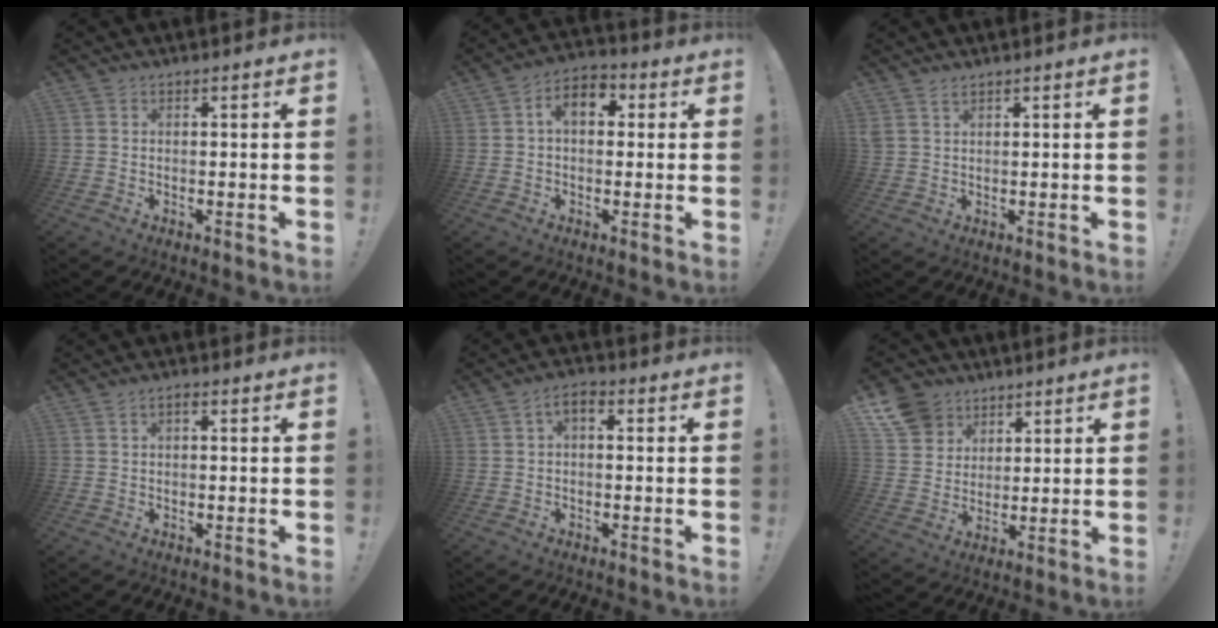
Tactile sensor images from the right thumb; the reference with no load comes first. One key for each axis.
{"total": 8.0, "fx": 2.0, "fy": 5.1, "fz": 5.7, "tx": -0.087, "ty": 0.006, "tz": 0.036}
{"total": 2.0, "fx": 1.5, "fy": 0.4, "fz": 1.4, "tx": -0.033, "ty": -0.003, "tz": 0.028}
{"total": 1.2, "fx": -0.1, "fy": 0.5, "fz": 1.0, "tx": -0.024, "ty": 0.006, "tz": -0.003}
{"total": 3.7, "fx": 0.1, "fy": 2.1, "fz": 3.0, "tx": -0.049, "ty": 0.006, "tz": 0.001}
{"total": 11.1, "fx": 6.5, "fy": 8.5, "fz": 2.8, "tx": -0.050, "ty": -0.039, "tz": 0.131}